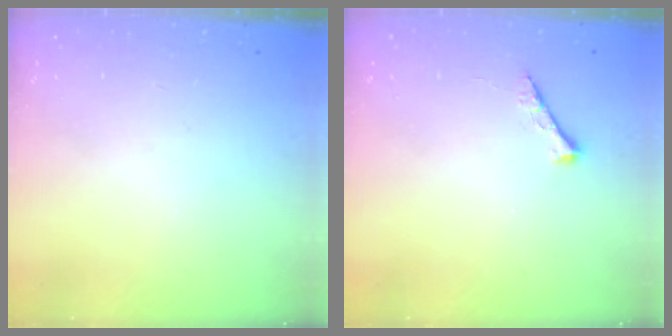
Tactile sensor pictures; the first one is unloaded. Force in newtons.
{"total": 3.9, "press": 3.9, "slide": 0.5}